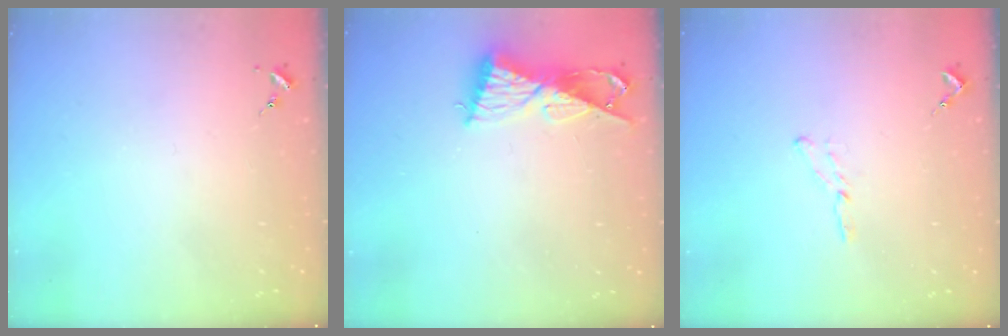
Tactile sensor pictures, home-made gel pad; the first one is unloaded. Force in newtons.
{"total": 9.8, "press": 9.8, "slide": 0.5}
{"total": 3.6, "press": 3.6, "slide": 0.3}